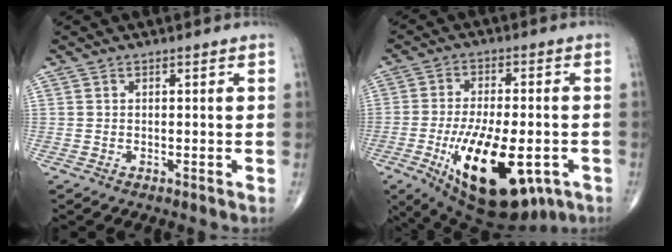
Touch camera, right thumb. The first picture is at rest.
{"total": 21.6, "force": [-7.4, 9.6, 18.0], "torque": [-0.297, -0.006, -0.095]}